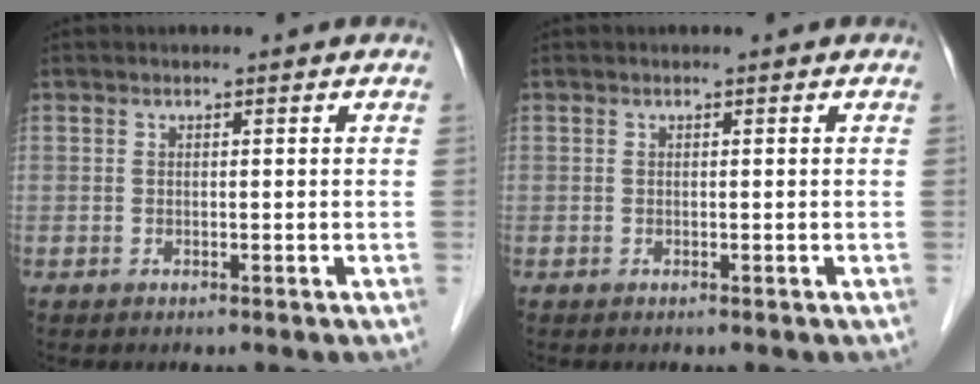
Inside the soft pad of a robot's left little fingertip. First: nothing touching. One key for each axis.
{"total": 0.0}